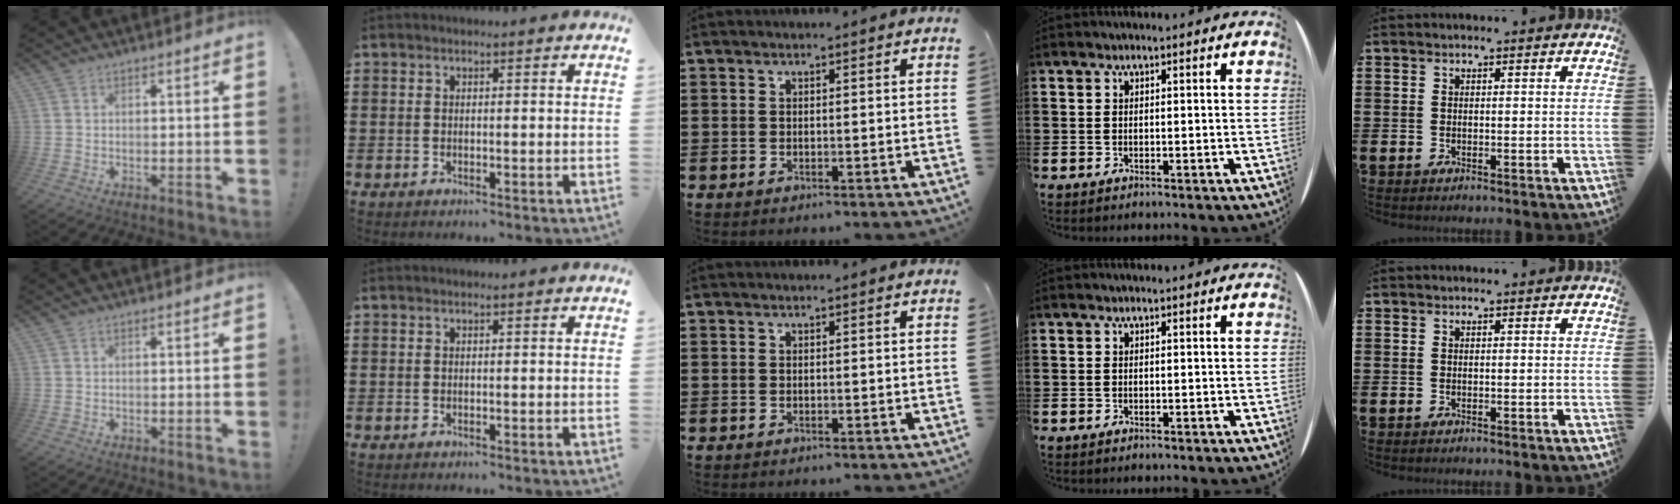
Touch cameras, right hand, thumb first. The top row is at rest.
{}